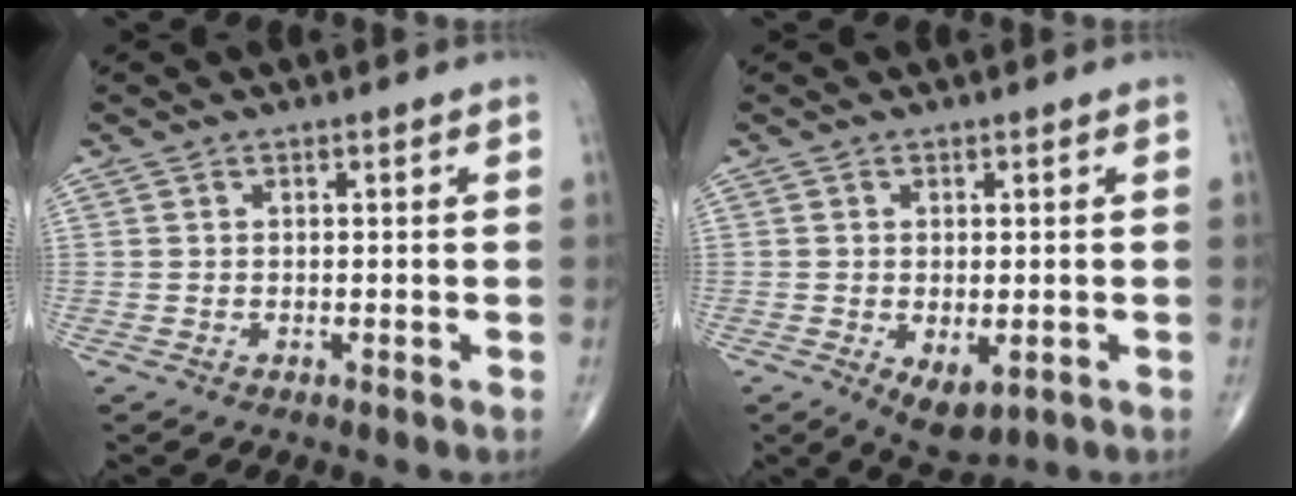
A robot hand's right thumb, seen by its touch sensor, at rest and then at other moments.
{"total": 4.5, "force": [-1.2, 2.2, 3.7], "torque": [-0.057, -0.011, -0.010]}